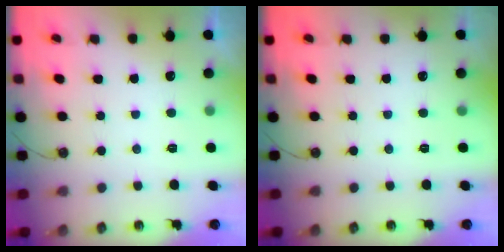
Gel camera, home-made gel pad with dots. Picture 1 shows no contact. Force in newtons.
{"total": 0.0}